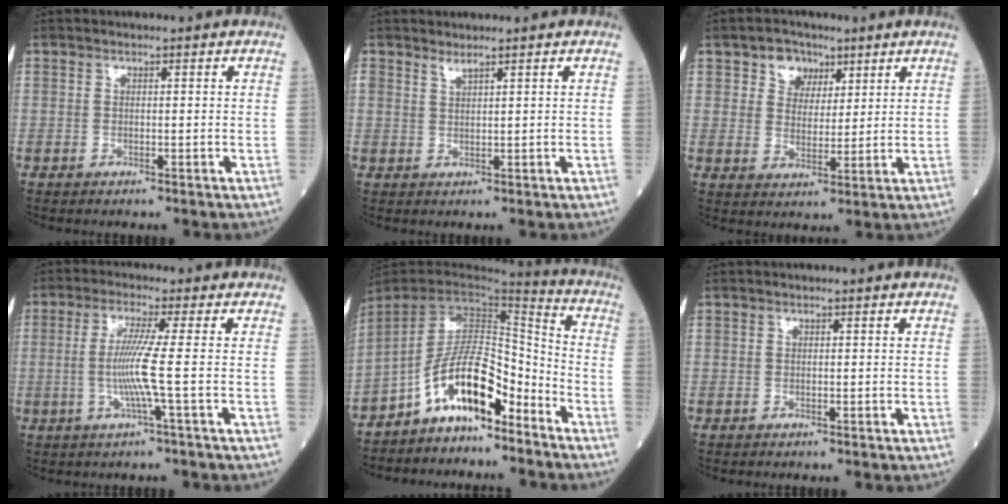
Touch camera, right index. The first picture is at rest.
{"total": 1.3, "force": [1.3, -0.1, 0.4], "torque": [-0.009, -0.004, 0.027]}
{"total": 5.3, "force": [3.0, 4.0, 1.8], "torque": [-0.032, 0.012, 0.052]}
{"total": 6.4, "force": [-0.8, -1.4, 6.2], "torque": [-0.131, -0.008, -0.017]}
{"total": 11.6, "force": [-7.5, 4.1, 7.8], "torque": [-0.143, 0.030, -0.139]}
{"total": 0.0}